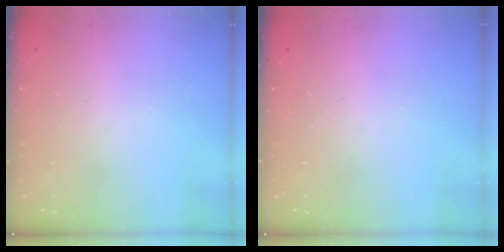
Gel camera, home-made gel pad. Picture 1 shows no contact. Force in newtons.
{"total": 0.0}